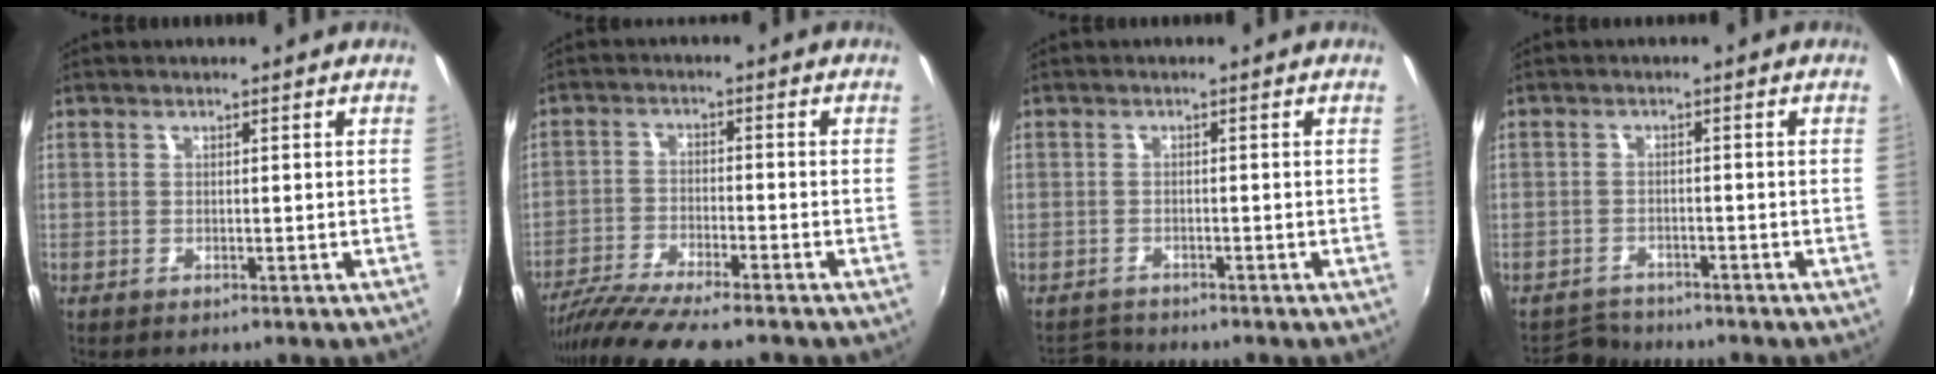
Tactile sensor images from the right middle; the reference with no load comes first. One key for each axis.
{"total": 11.2, "fx": -9.7, "fy": 0.7, "fz": 5.6, "tx": -0.125, "ty": -0.029, "tz": -0.173}
{"total": 2.6, "fx": -2.4, "fy": 0.9, "fz": -0.3, "tx": -0.006, "ty": 0.003, "tz": -0.047}
{"total": 4.0, "fx": -3.8, "fy": 1.3, "fz": -0.2, "tx": -0.010, "ty": 0.005, "tz": -0.069}